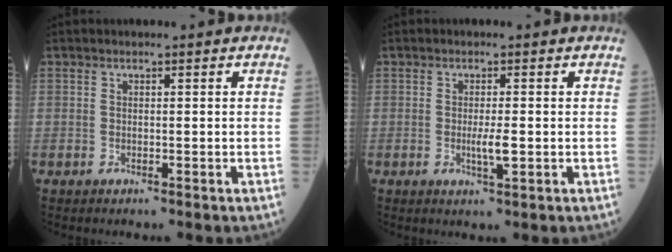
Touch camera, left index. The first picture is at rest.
{"total": 2.5, "force": [-0.4, 0.2, 2.5], "torque": [-0.047, -0.007, -0.007]}